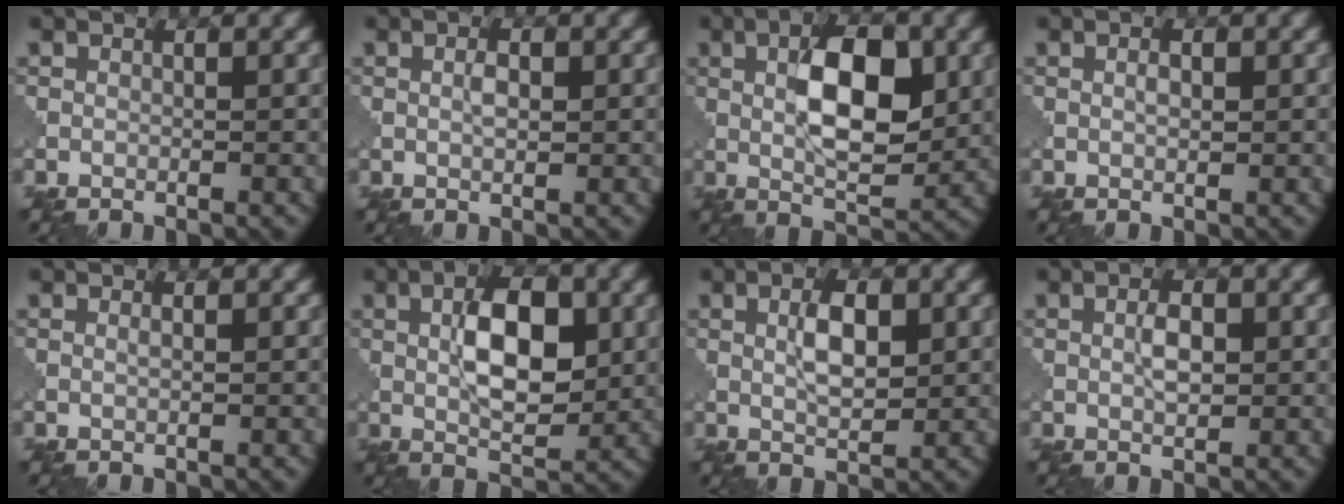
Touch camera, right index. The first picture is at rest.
{"total": 1.3, "force": [0.4, 0.4, 1.1], "torque": [-0.020, 0.000, 0.010]}
{"total": 8.1, "force": [1.4, 3.4, 7.2], "torque": [-0.112, 0.003, 0.024]}
{"total": 1.0, "force": [0.4, 0.4, 0.9], "torque": [-0.015, -0.001, 0.010]}
{"total": 0.6, "force": [0.4, 0.1, 0.4], "torque": [-0.005, 0.000, 0.007]}
{"total": 6.9, "force": [1.2, 3.2, 6.0], "torque": [-0.096, 0.002, 0.023]}
{"total": 3.4, "force": [1.0, 1.4, 3.0], "torque": [-0.058, 0.001, 0.021]}
{"total": 2.0, "force": [0.5, 0.8, 1.7], "torque": [-0.032, 0.002, 0.010]}